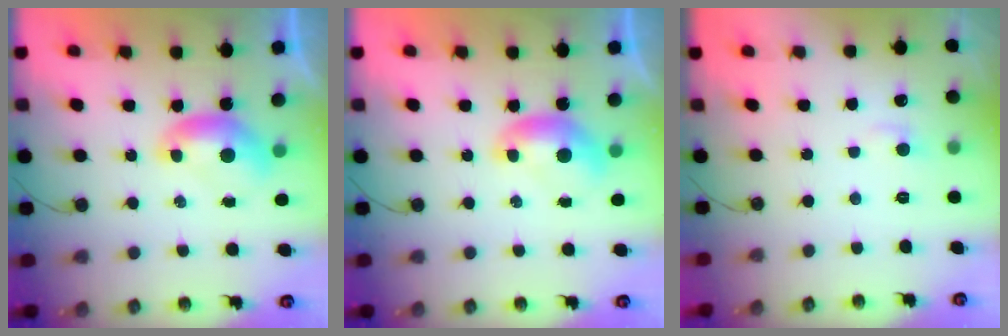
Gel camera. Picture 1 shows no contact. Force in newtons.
{"total": 0.0}
{"total": 1.3, "press": 1.2, "slide": 0.5}